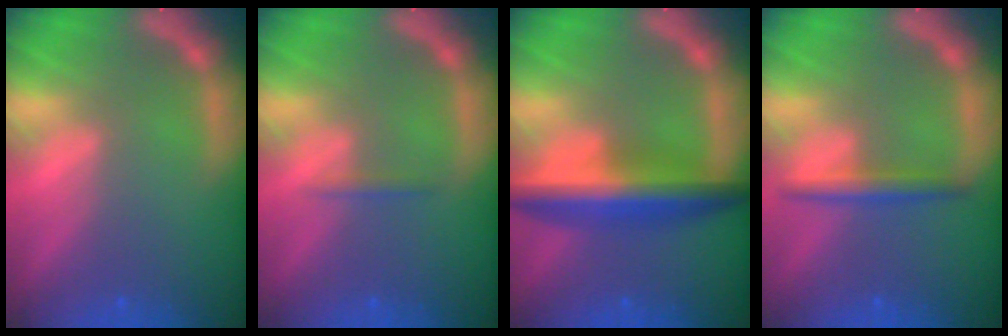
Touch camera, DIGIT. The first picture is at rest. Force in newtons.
{"total": 0.9}
{"total": 7.0}
{"total": 2.5}